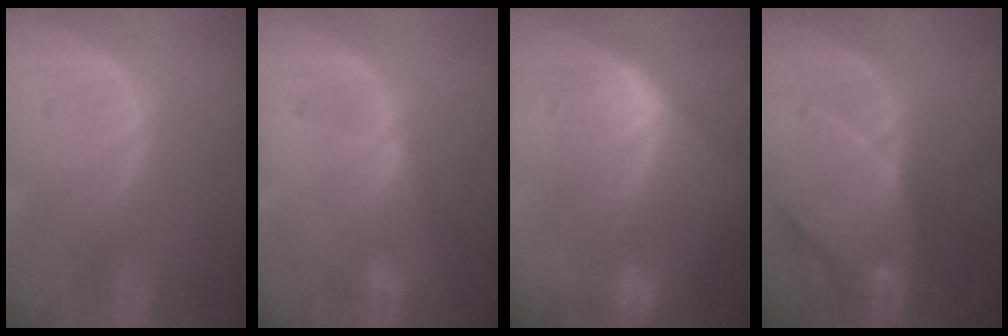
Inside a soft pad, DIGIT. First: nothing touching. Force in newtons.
{"total": 2.6, "press": 2.4, "slide": 0.9}
{"total": 6.9, "press": 6.9, "slide": 0.5}
{"total": 9.6, "press": 8.7, "slide": 4.0}